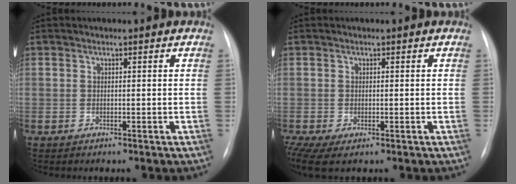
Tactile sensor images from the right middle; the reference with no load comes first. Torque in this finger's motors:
{"motor_torque": [1.16, -0.98, 0.29, 0.11]}